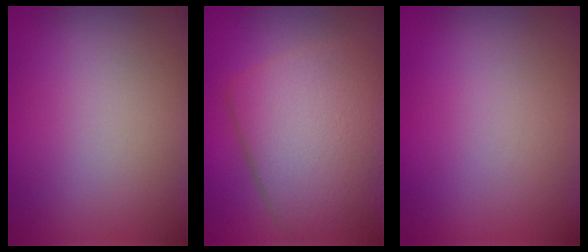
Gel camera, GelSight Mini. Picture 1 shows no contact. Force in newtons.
{"total": 9.2, "press": 9.2, "slide": 0.5}
{"total": 0.0}